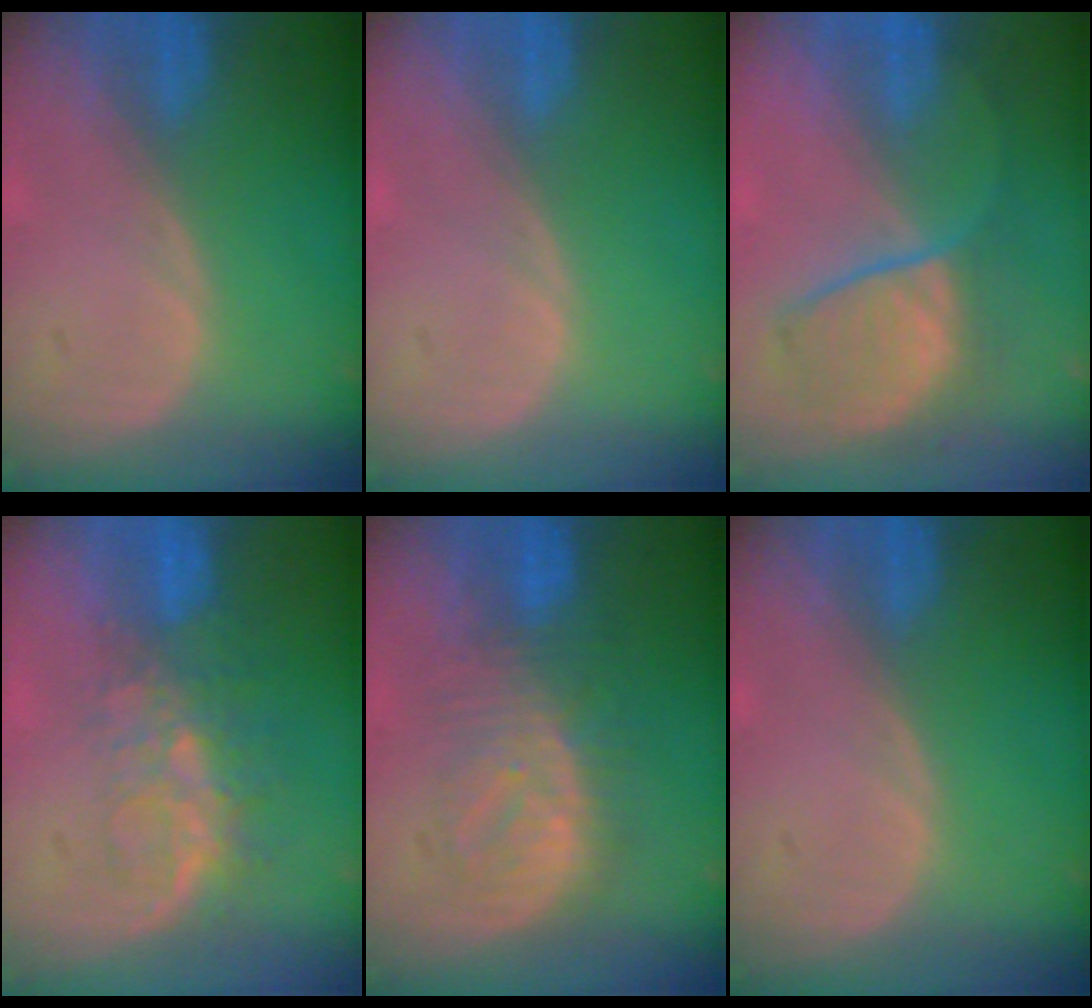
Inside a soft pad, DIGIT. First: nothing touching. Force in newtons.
{"total": 0.0}
{"total": 7.2, "press": 7.2, "slide": 0.3}
{"total": 8.3, "press": 6.8, "slide": 4.7}
{"total": 8.3, "press": 8.2, "slide": 1.5}
{"total": 0.0}